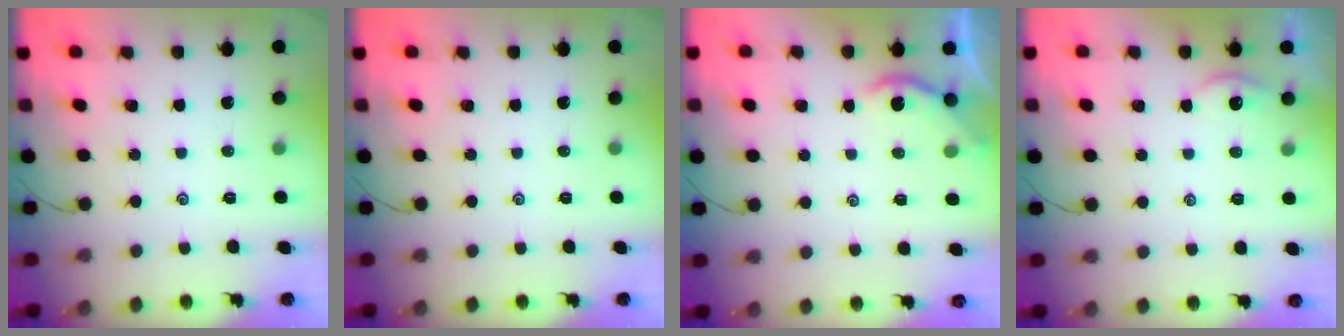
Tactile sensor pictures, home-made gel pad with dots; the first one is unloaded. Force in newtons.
{"total": 0.0}
{"total": 1.8, "press": 1.8, "slide": 0.1}
{"total": 2.2, "press": 2.2, "slide": 0.3}